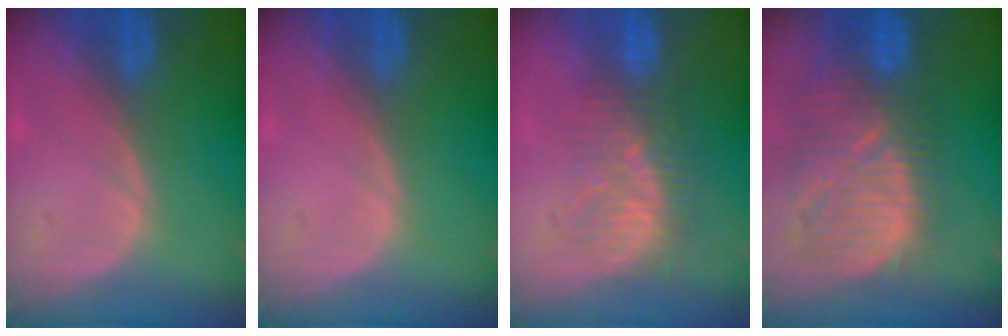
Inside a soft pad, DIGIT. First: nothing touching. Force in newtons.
{"total": 0.0}
{"total": 7.9, "press": 7.4, "slide": 2.6}
{"total": 12.6, "press": 11.2, "slide": 5.8}